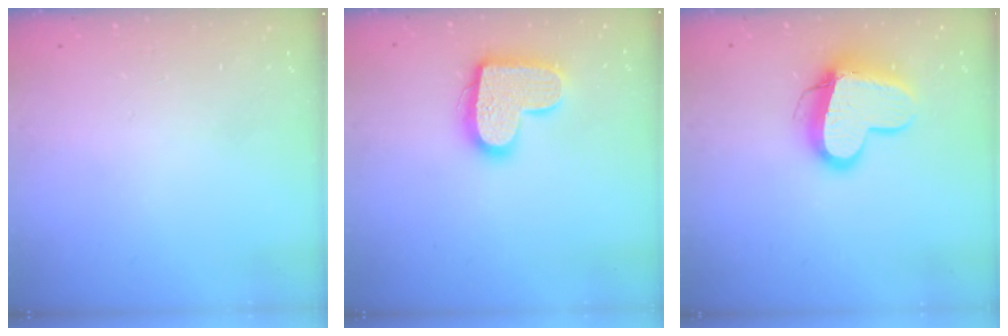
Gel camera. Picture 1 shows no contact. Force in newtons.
{"total": 15.6, "press": 15.6, "slide": 0.8}
{"total": 13.5, "press": 13.5, "slide": 1.1}